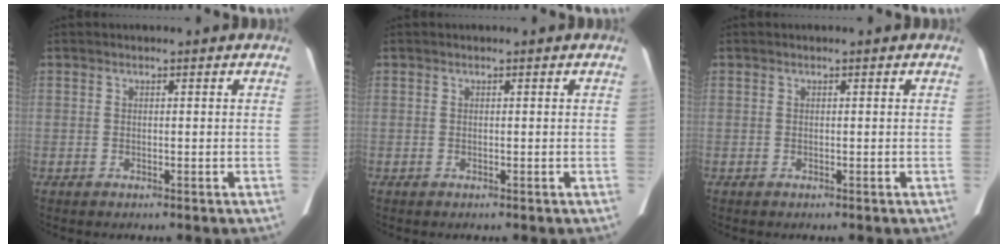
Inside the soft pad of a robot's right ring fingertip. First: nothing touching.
{"total": 0.0}
{"total": 0.0}